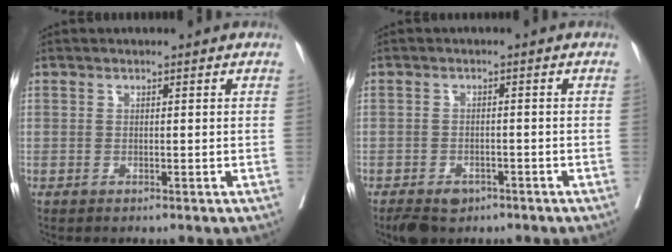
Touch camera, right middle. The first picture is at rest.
{"total": 4.4, "force": [-3.0, 2.7, 1.8], "torque": [-0.026, -0.001, -0.043]}